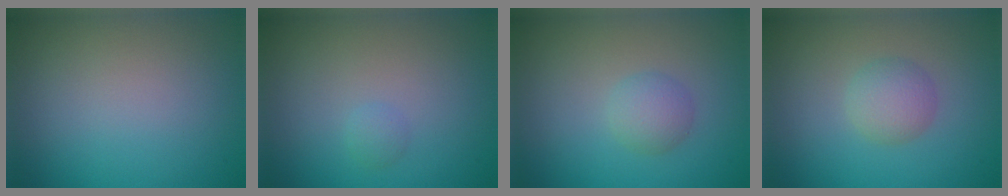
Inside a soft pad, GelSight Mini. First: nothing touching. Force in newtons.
{"total": 0.7, "press": 0.7, "slide": 0.1}
{"total": 2.0, "press": 2.0, "slide": 0.0}
{"total": 2.4, "press": 2.4, "slide": 0.1}